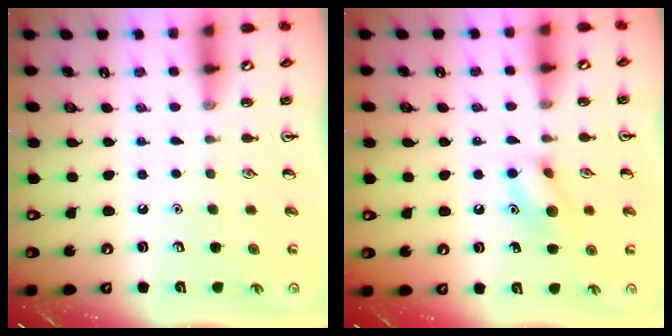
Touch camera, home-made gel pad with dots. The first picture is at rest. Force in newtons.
{"total": 10.0, "press": 9.8, "slide": 1.7}